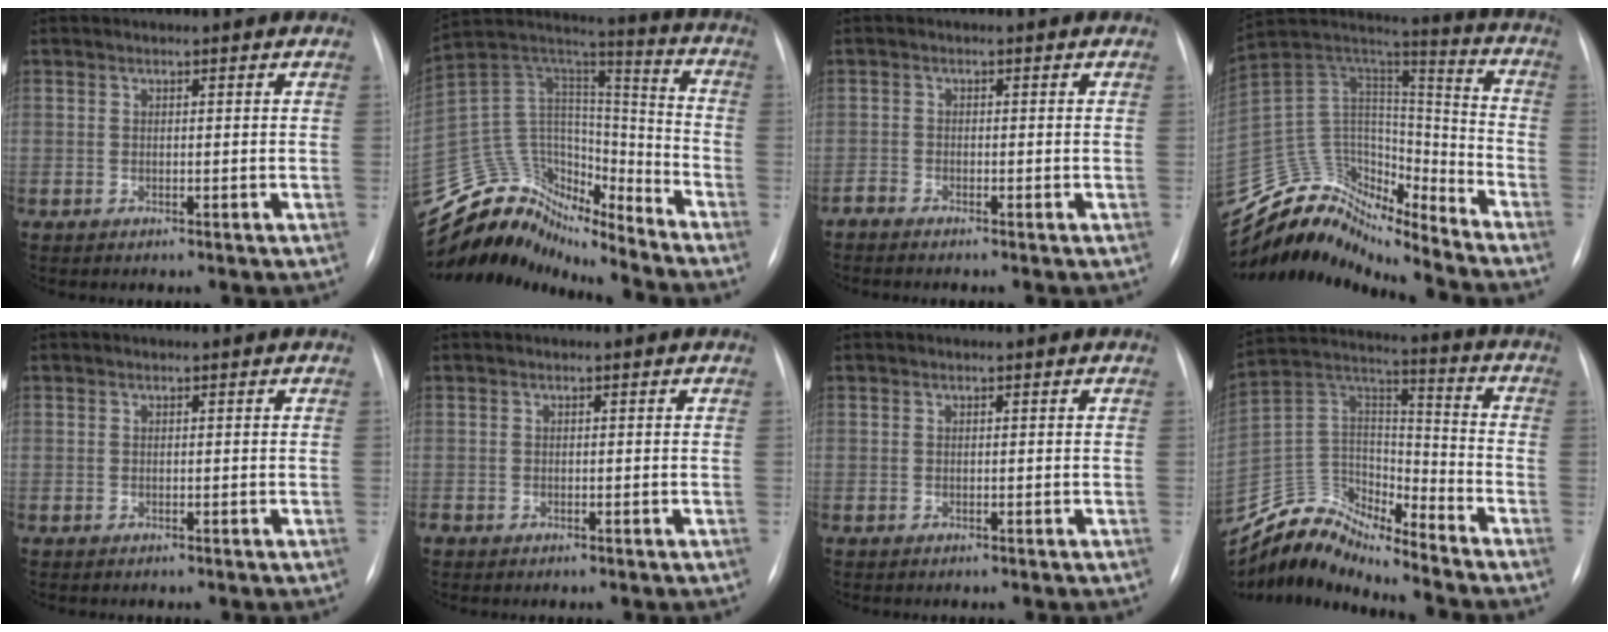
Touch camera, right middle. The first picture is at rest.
{"total": 16.4, "force": [-15.5, 5.4, 1.5], "torque": [-0.031, 0.103, -0.267]}
{"total": 1.2, "force": [-1.1, -0.2, 0.3], "torque": [-0.012, -0.005, -0.022]}
{"total": 16.5, "force": [-16.1, 3.7, 1.3], "torque": [-0.026, 0.103, -0.279]}
{"total": 0.0}
{"total": 0.6, "force": [-0.4, 0.4, 0.2], "torque": [-0.004, 0.001, -0.005]}
{"total": 0.0}
{"total": 12.8, "force": [-12.4, 2.6, 2.0], "torque": [-0.046, 0.078, -0.235]}